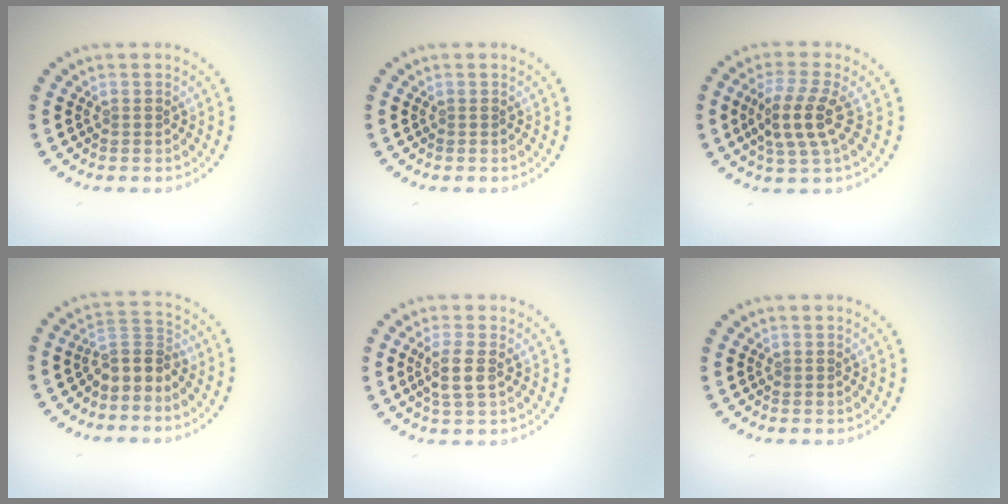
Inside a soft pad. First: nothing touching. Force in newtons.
{"total": 0.0}
{"total": 3.9, "press": 3.5, "slide": 1.8}
{"total": 2.6, "press": 2.0, "slide": 1.7}
{"total": 2.4, "press": 2.1, "slide": 1.1}
{"total": 0.0}